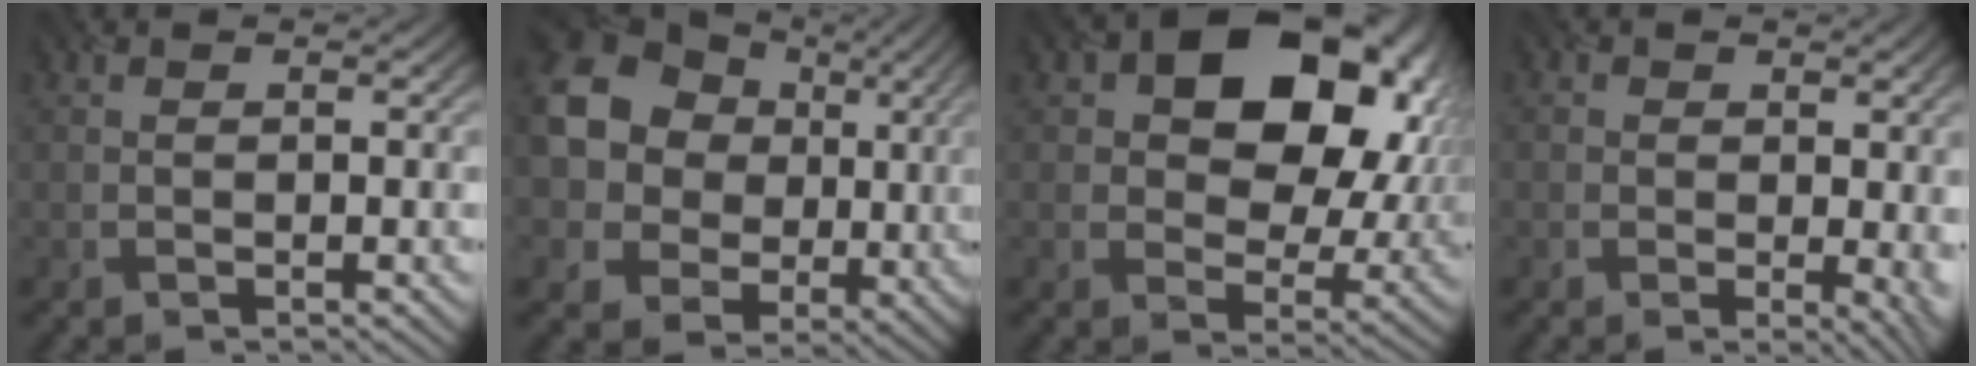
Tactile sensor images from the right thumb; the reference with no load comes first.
{"total": 18.0, "force": [4.4, 15.6, 7.8], "torque": [-0.251, 0.048, 0.067]}
{"total": 16.1, "force": [5.2, 10.8, 10.8], "torque": [-0.131, 0.011, 0.083]}
{"total": 4.3, "force": [-0.6, 2.4, 3.5], "torque": [-0.040, -0.012, -0.001]}